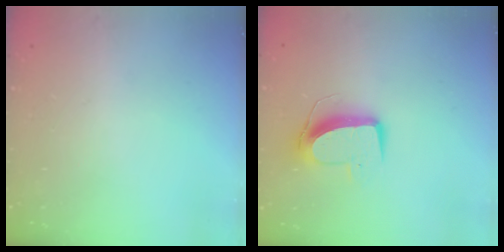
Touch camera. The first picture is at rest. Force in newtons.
{"total": 10.1, "press": 10.1, "slide": 0.6}